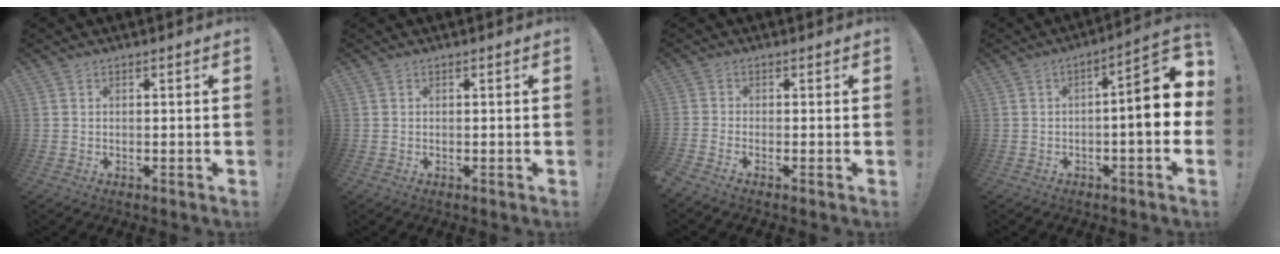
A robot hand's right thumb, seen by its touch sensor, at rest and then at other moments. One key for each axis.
{"total": 0.0}
{"total": 1.5, "fx": -0.7, "fy": -0.6, "fz": 1.2, "tx": -0.021, "ty": -0.011, "tz": -0.012}
{"total": 11.8, "fx": -0.1, "fy": 2.2, "fz": 11.6, "tx": -0.159, "ty": -0.007, "tz": -0.009}